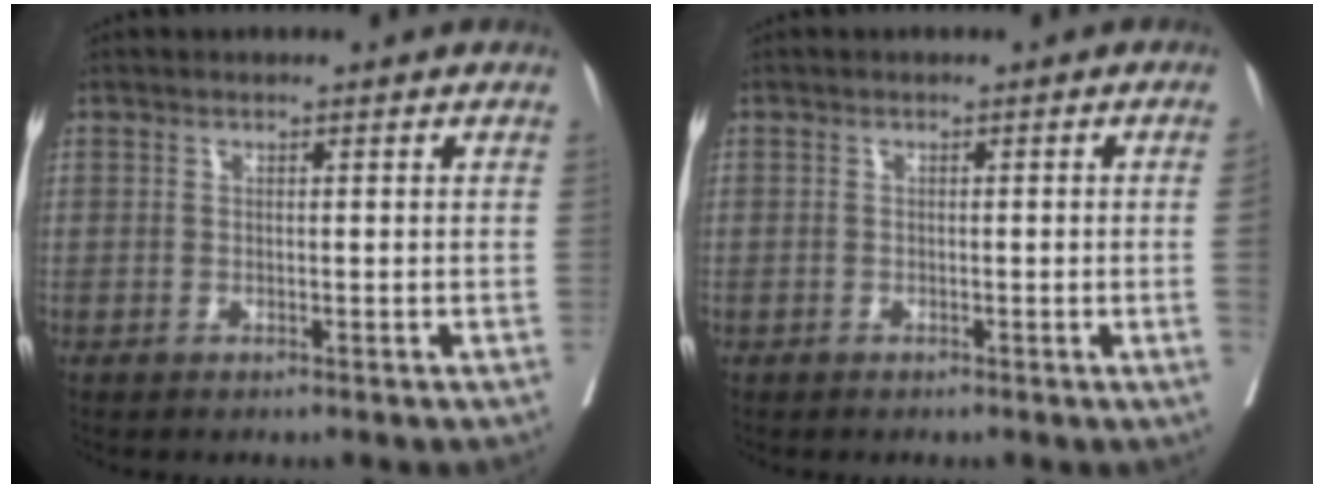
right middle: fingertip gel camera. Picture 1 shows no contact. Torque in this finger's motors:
{"motor_torque": [-0.17, -0.45, -1.00, -0.21]}